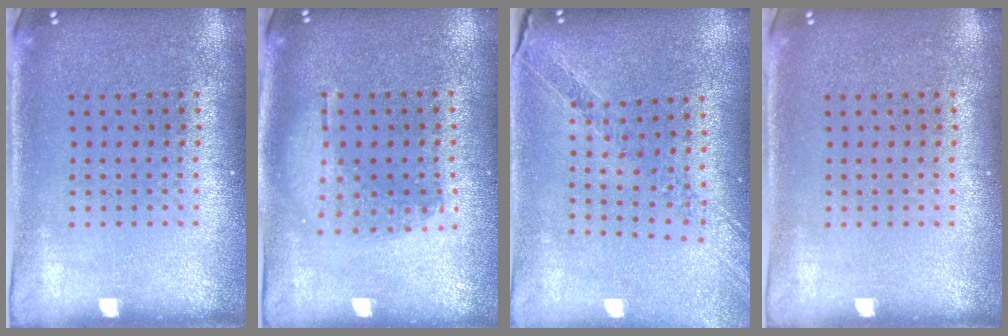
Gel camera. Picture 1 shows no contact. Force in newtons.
{"total": 1.2, "press": 1.1, "slide": 0.4}
{"total": 1.1, "press": 1.1, "slide": 0.2}
{"total": 0.0}